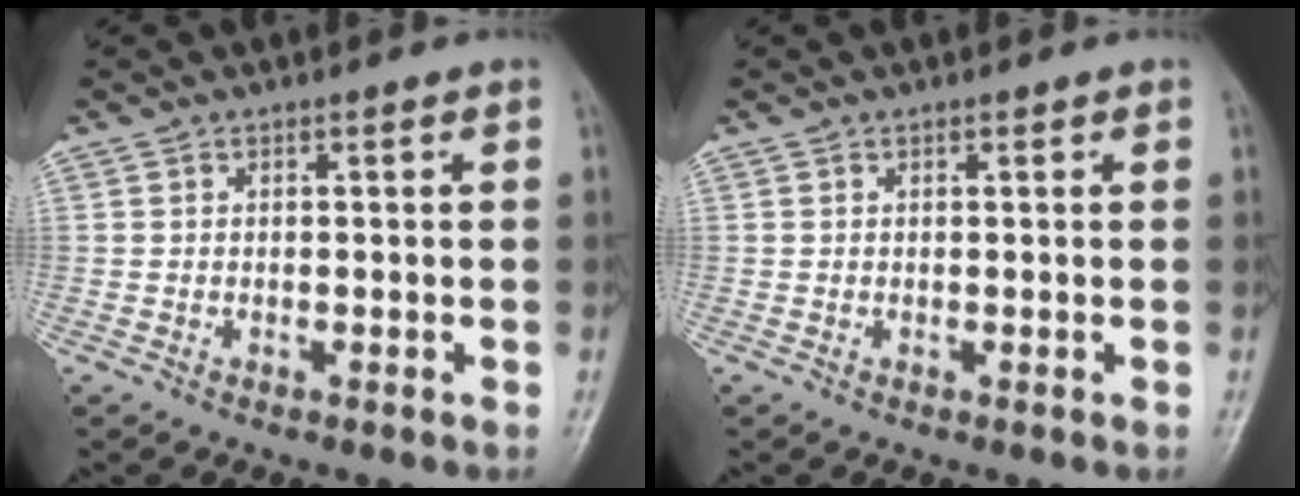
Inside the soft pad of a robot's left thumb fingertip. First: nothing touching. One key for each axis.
{"total": 0.0}